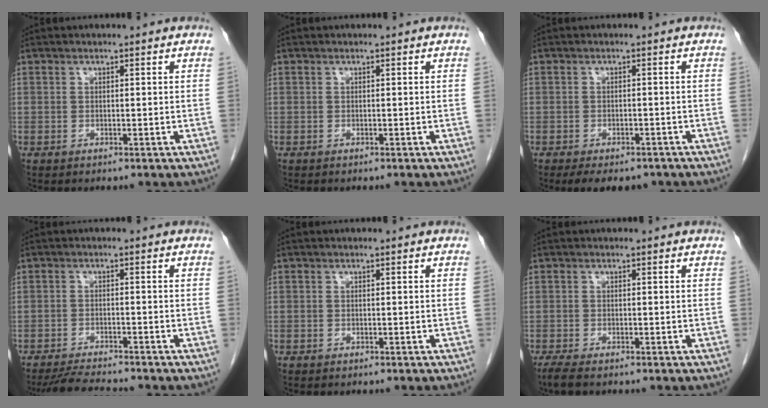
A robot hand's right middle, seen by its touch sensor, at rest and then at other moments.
{"total": 0.0}
{"total": 7.4, "force": [-5.7, 3.3, 3.4], "torque": [-0.042, -0.003, -0.074]}
{"total": 5.5, "force": [-5.2, -0.1, 1.8], "torque": [-0.035, -0.021, -0.089]}
{"total": 0.0}
{"total": 2.3, "force": [-1.8, 0.3, 1.4], "torque": [-0.036, -0.010, -0.031]}